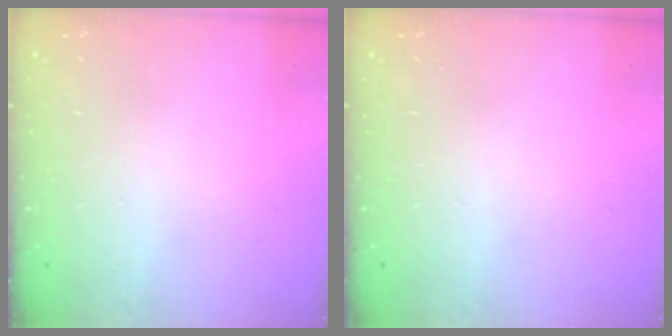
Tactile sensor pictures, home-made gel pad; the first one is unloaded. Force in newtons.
{"total": 0.0}